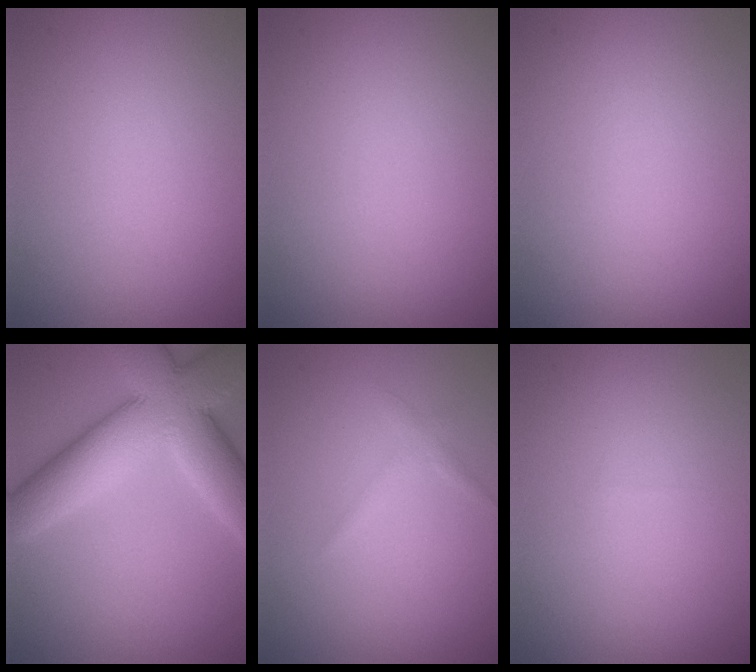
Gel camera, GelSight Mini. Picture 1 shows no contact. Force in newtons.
{"total": 0.0}
{"total": 0.0}
{"total": 10.7, "press": 10.7, "slide": 0.7}
{"total": 1.0, "press": 1.0, "slide": 0.0}
{"total": 0.0}